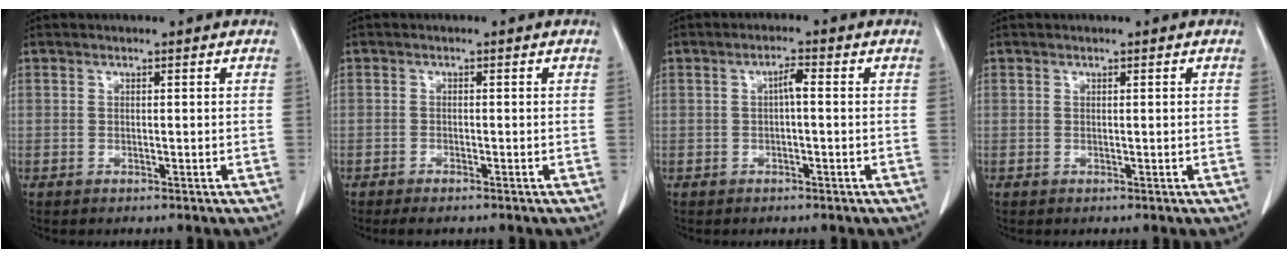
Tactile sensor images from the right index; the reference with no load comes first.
{"total": 1.7, "force": [-1.4, 0.4, 0.9], "torque": [-0.016, -0.004, -0.018]}
{"total": 2.0, "force": [0.0, 0.2, 2.0], "torque": [-0.036, 0.004, 0.000]}
{"total": 0.0}